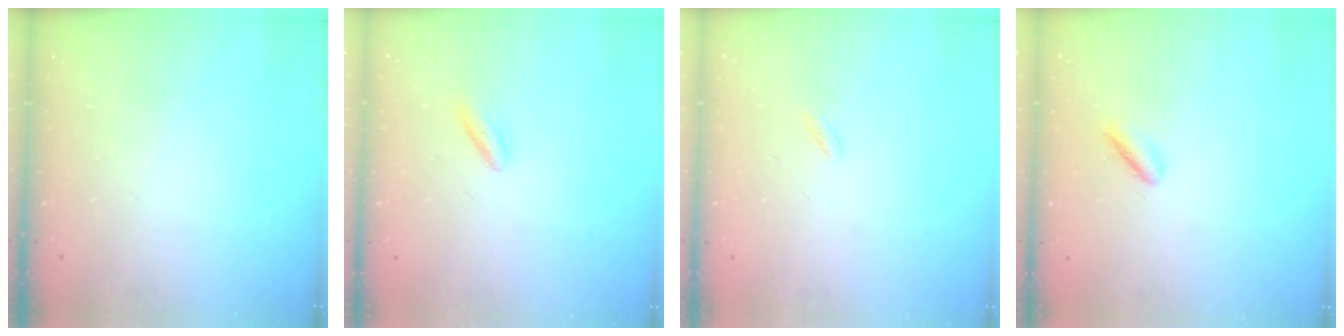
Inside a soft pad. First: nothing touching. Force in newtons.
{"total": 2.5, "press": 2.2, "slide": 1.2}
{"total": 0.9, "press": 0.8, "slide": 0.5}
{"total": 1.6, "press": 1.5, "slide": 0.5}